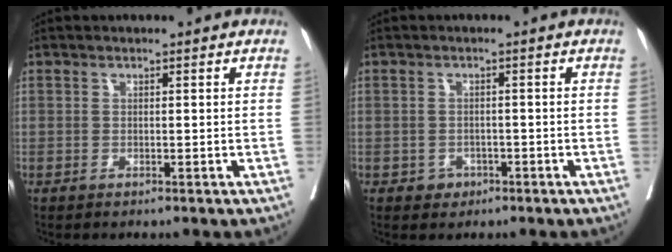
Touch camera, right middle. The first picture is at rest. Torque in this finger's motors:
{"motor_torque": [0.33, -0.28, 0.12, 0.01]}